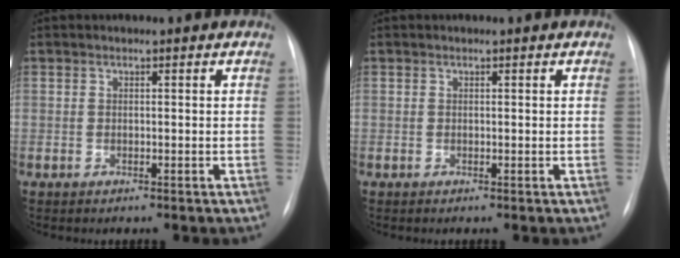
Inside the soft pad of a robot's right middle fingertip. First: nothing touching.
{"total": 0.0}